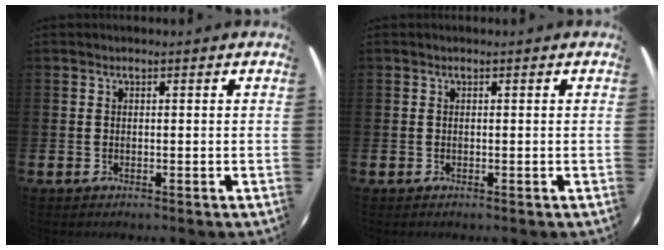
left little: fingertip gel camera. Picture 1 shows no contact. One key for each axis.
{"total": 0.0}